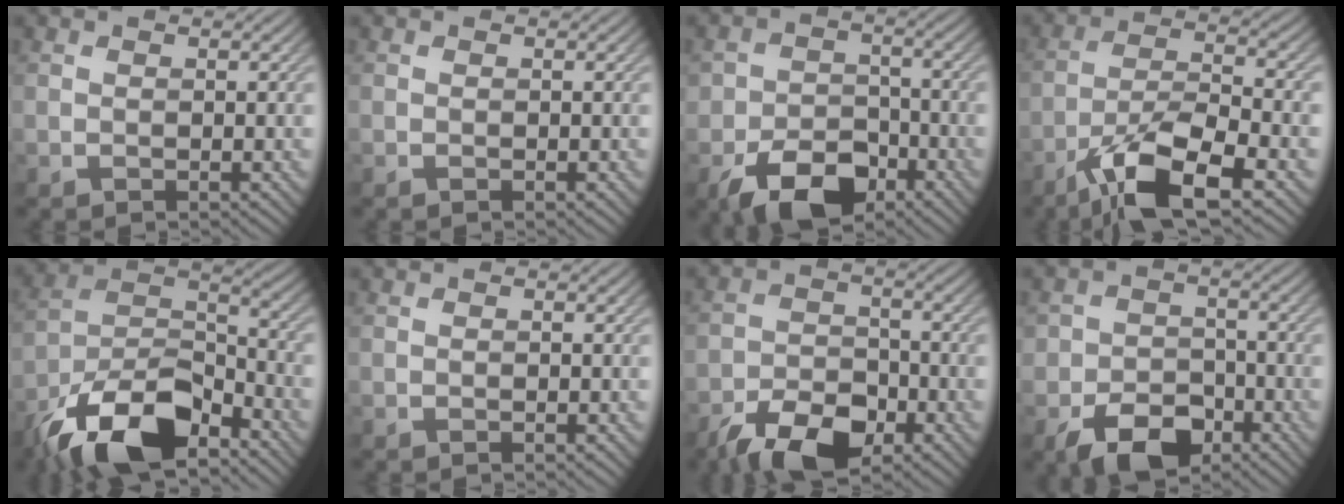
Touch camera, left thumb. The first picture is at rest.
{"total": 0.0}
{"total": 8.1, "force": [-4.9, 4.9, 4.2], "torque": [-0.077, -0.009, -0.091]}
{"total": 11.0, "force": [-6.6, 2.9, 8.3], "torque": [-0.155, 0.000, -0.124]}
{"total": 14.8, "force": [-10.2, 6.0, 8.9], "torque": [-0.180, -0.008, -0.204]}
{"total": 0.0}
{"total": 8.1, "force": [-5.4, 3.9, 4.6], "torque": [-0.085, -0.005, -0.106]}
{"total": 6.9, "force": [-4.2, 4.4, 3.4], "torque": [-0.059, -0.006, -0.081]}